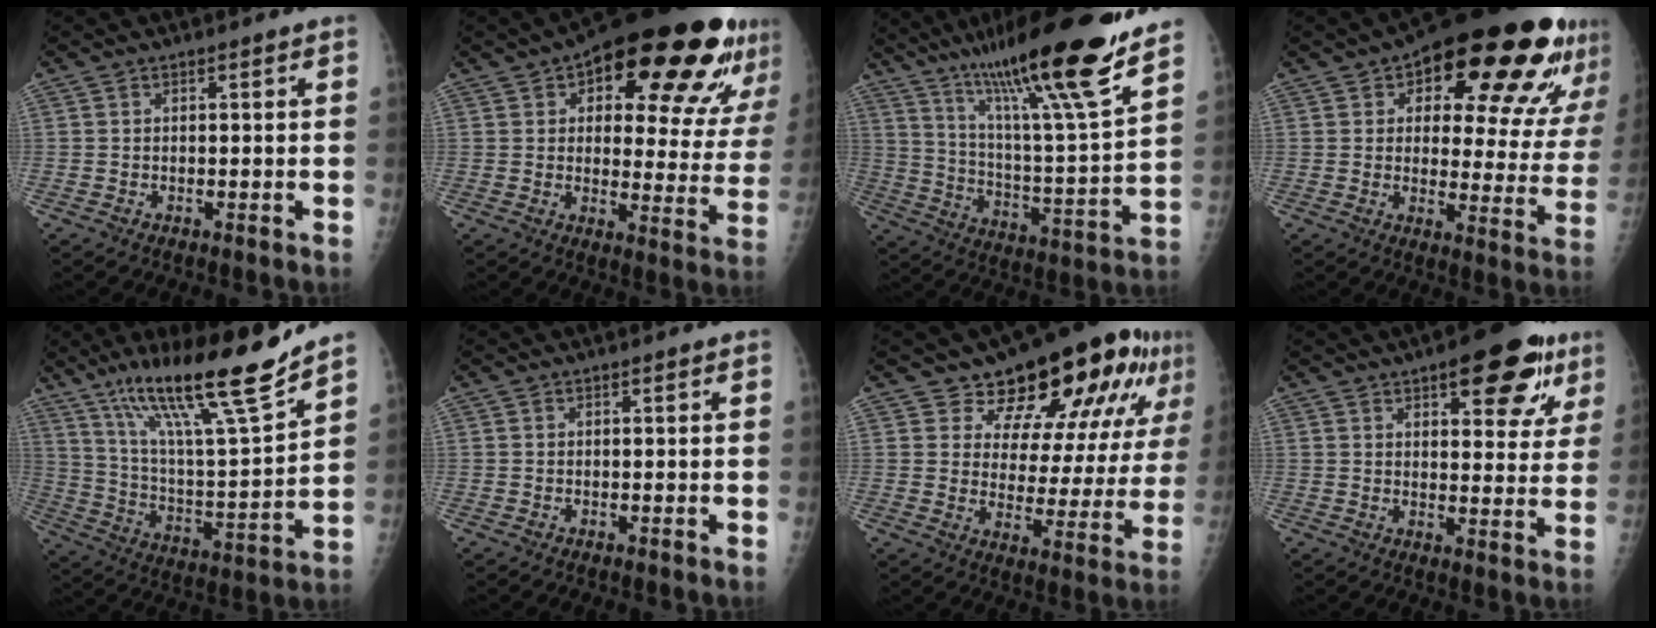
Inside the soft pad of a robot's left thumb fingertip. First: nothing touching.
{"total": 26.1, "force": [14.6, 10.2, 19.0], "torque": [-0.220, -0.026, 0.197]}
{"total": 25.4, "force": [18.0, 2.0, 17.9], "torque": [-0.277, -0.063, 0.300]}
{"total": 25.4, "force": [14.7, 10.6, 17.8], "torque": [-0.199, -0.037, 0.195]}
{"total": 22.0, "force": [15.5, 2.5, 15.5], "torque": [-0.242, -0.070, 0.274]}
{"total": 0.0}
{"total": 18.4, "force": [11.7, 8.3, 11.6], "torque": [-0.113, -0.062, 0.154]}
{"total": 11.7, "force": [6.5, 5.4, 8.1], "torque": [-0.052, -0.023, 0.080]}